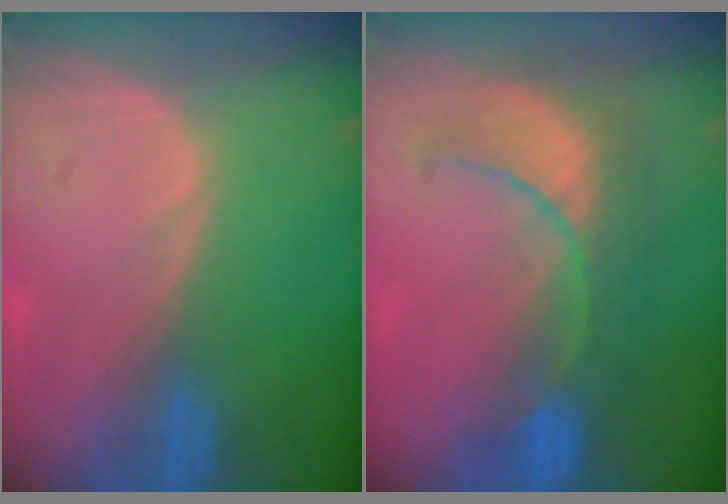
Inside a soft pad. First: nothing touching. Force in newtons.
{"total": 8.1, "press": 8.1, "slide": 0.7}